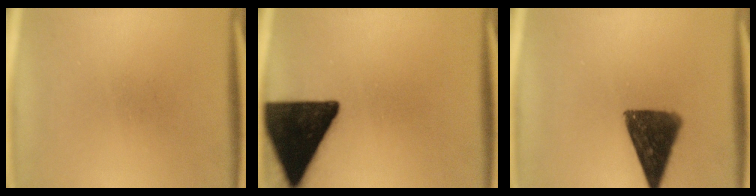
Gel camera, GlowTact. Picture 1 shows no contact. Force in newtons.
{"total": 18.3}
{"total": 11.7}